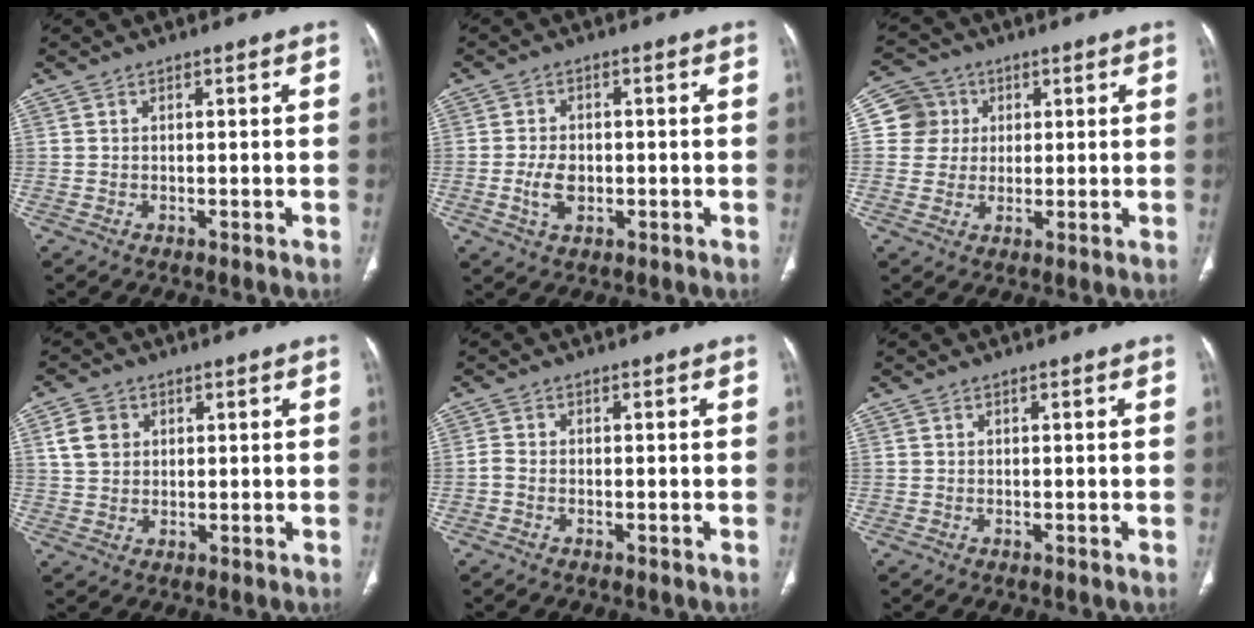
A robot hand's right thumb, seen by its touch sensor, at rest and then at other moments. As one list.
[{"total": 4.7, "force": [-1.1, 3.0, 3.4], "torque": [-0.064, 0.004, -0.016]}, {"total": 6.7, "force": [1.4, 6.6, 0.5], "torque": [0.022, 0.007, 0.021]}, {"total": 5.3, "force": [1.6, 4.3, 2.6], "torque": [-0.033, 0.001, 0.029]}, {"total": 1.2, "force": [-0.7, 0.5, 0.8], "torque": [-0.025, 0.003, -0.017]}, {"total": 0.0}]